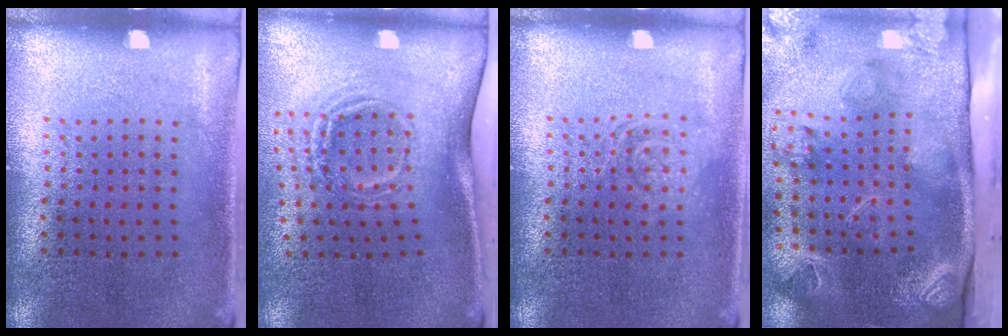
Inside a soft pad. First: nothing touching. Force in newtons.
{"total": 1.9, "press": 1.2, "slide": 1.4}
{"total": 1.5, "press": 1.5, "slide": 0.3}
{"total": 4.5, "press": 3.3, "slide": 3.2}